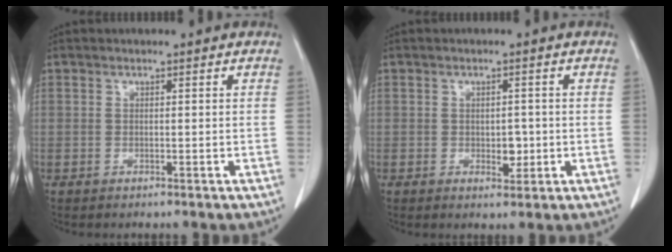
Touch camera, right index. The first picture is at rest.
{"total": 2.5, "force": [-0.4, 1.5, 1.9], "torque": [-0.022, 0.001, -0.001]}